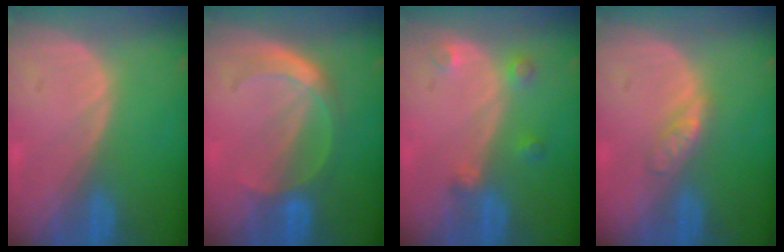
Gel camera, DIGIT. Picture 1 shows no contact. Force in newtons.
{"total": 5.0, "press": 4.7, "slide": 1.8}
{"total": 2.9, "press": 2.8, "slide": 0.8}
{"total": 2.7, "press": 2.7, "slide": 0.3}